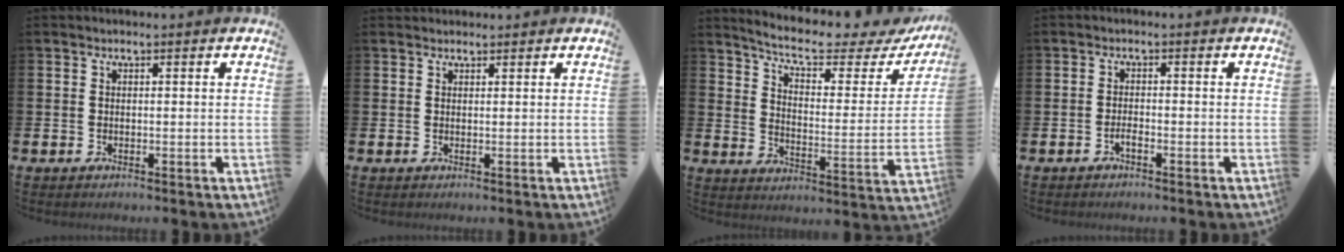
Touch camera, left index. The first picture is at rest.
{"total": 1.1, "force": [1.0, 0.4, 0.0], "torque": [0.008, 0.000, 0.018]}
{"total": 7.3, "force": [6.3, 1.4, 3.5], "torque": [-0.085, -0.048, 0.100]}
{"total": 1.1, "force": [-0.8, 0.2, 0.7], "torque": [-0.023, -0.001, -0.013]}